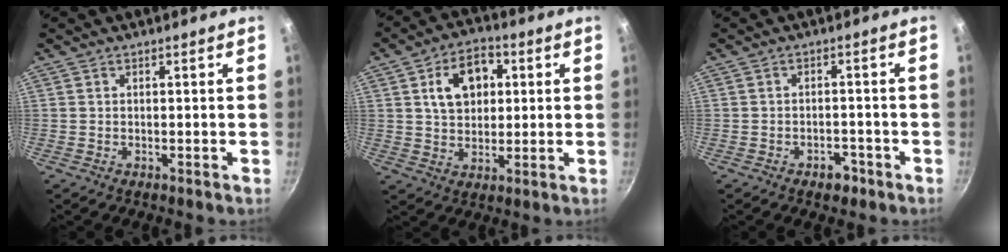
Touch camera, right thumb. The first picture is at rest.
{"total": 10.5, "force": [2.8, 7.1, 7.2], "torque": [-0.093, 0.002, 0.045]}
{"total": 3.2, "force": [-2.0, 1.9, 1.7], "torque": [-0.012, 0.013, -0.026]}